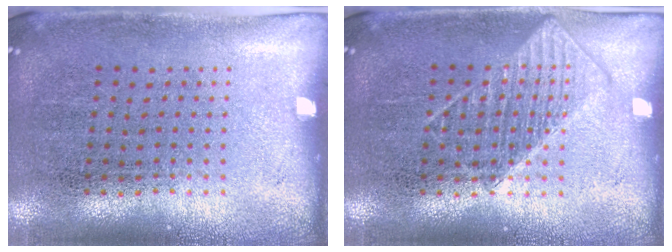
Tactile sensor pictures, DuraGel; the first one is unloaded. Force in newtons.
{"total": 2.0, "press": 2.0, "slide": 0.5}